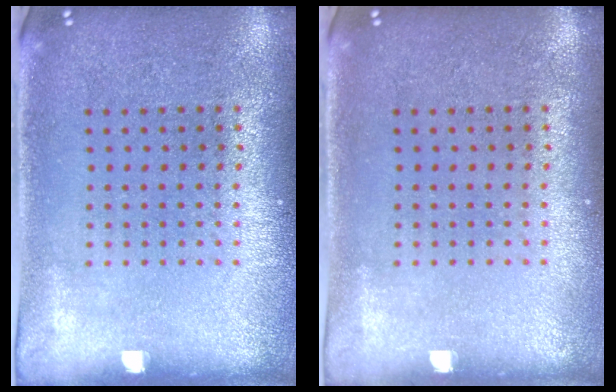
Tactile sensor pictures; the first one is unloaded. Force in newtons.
{"total": 0.0}